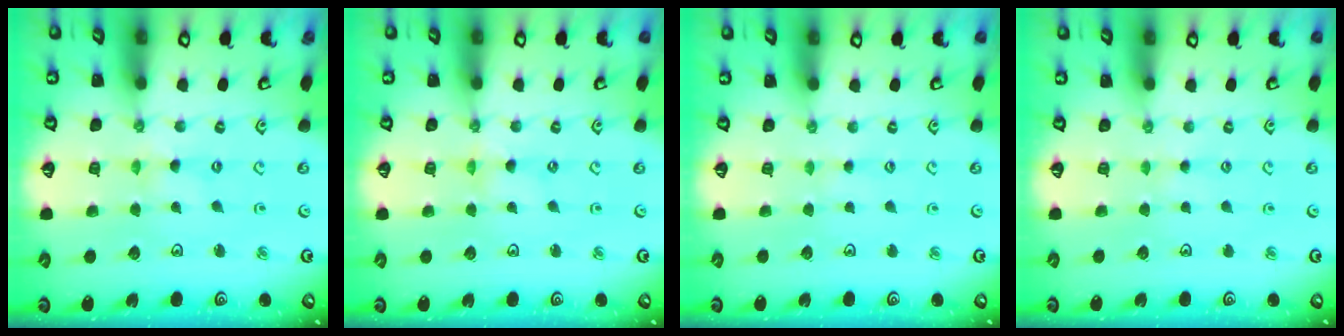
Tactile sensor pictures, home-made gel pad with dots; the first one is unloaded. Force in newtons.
{"total": 0.0}
{"total": 1.4, "press": 1.4, "slide": 0.2}
{"total": 2.1, "press": 2.1, "slide": 0.3}